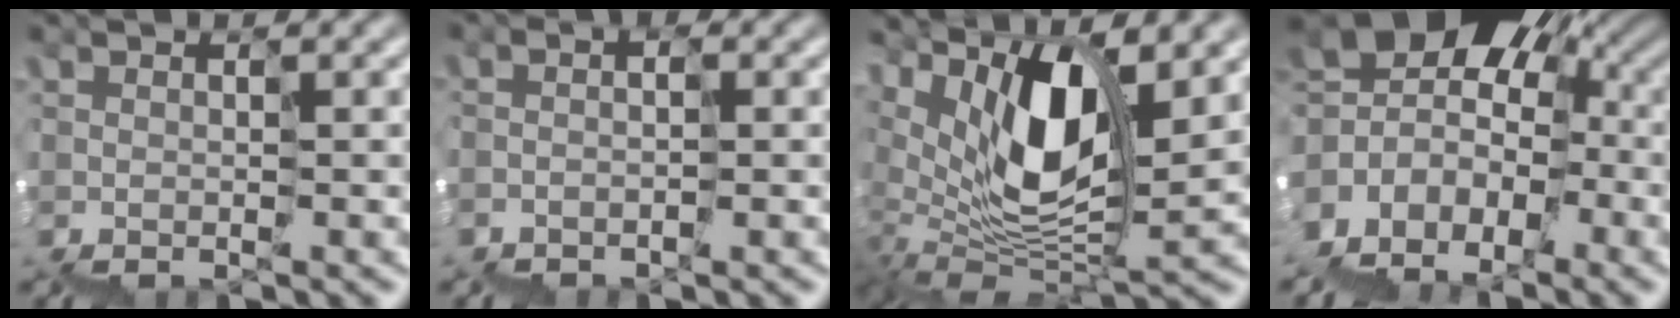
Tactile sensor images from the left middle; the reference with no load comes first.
{"total": 1.2, "force": [-1.0, -0.1, -0.8], "torque": [0.002, 0.002, -0.017]}
{"total": 7.1, "force": [3.6, 2.7, 5.5], "torque": [-0.134, 0.004, 0.073]}
{"total": 6.8, "force": [-1.6, 5.7, 3.3], "torque": [-0.056, 0.017, -0.031]}